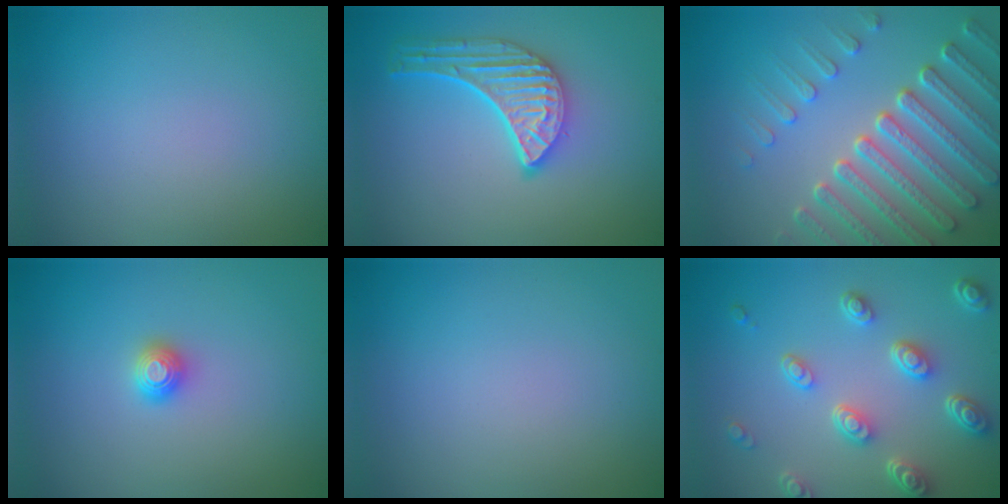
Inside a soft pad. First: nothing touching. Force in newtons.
{"total": 5.1, "press": 4.0, "slide": 3.2}
{"total": 7.4, "press": 5.7, "slide": 4.7}
{"total": 1.2, "press": 1.2, "slide": 0.1}
{"total": 0.0}
{"total": 5.3, "press": 4.0, "slide": 3.5}